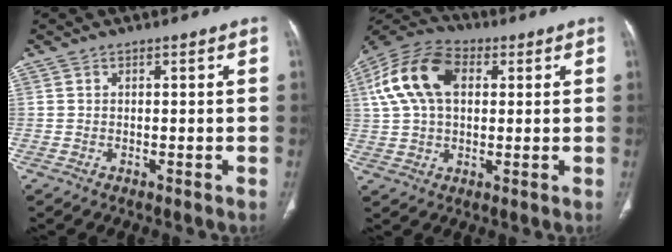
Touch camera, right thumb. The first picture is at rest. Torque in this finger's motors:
{"motor_torque": [0.19, 0.53, 1.07, -0.52, 0.27]}